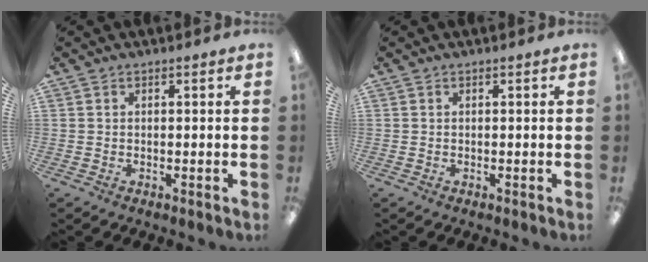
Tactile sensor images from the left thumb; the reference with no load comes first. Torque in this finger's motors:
{"motor_torque": [-0.01, 0.01, 0.01, 0.01, 0.00]}